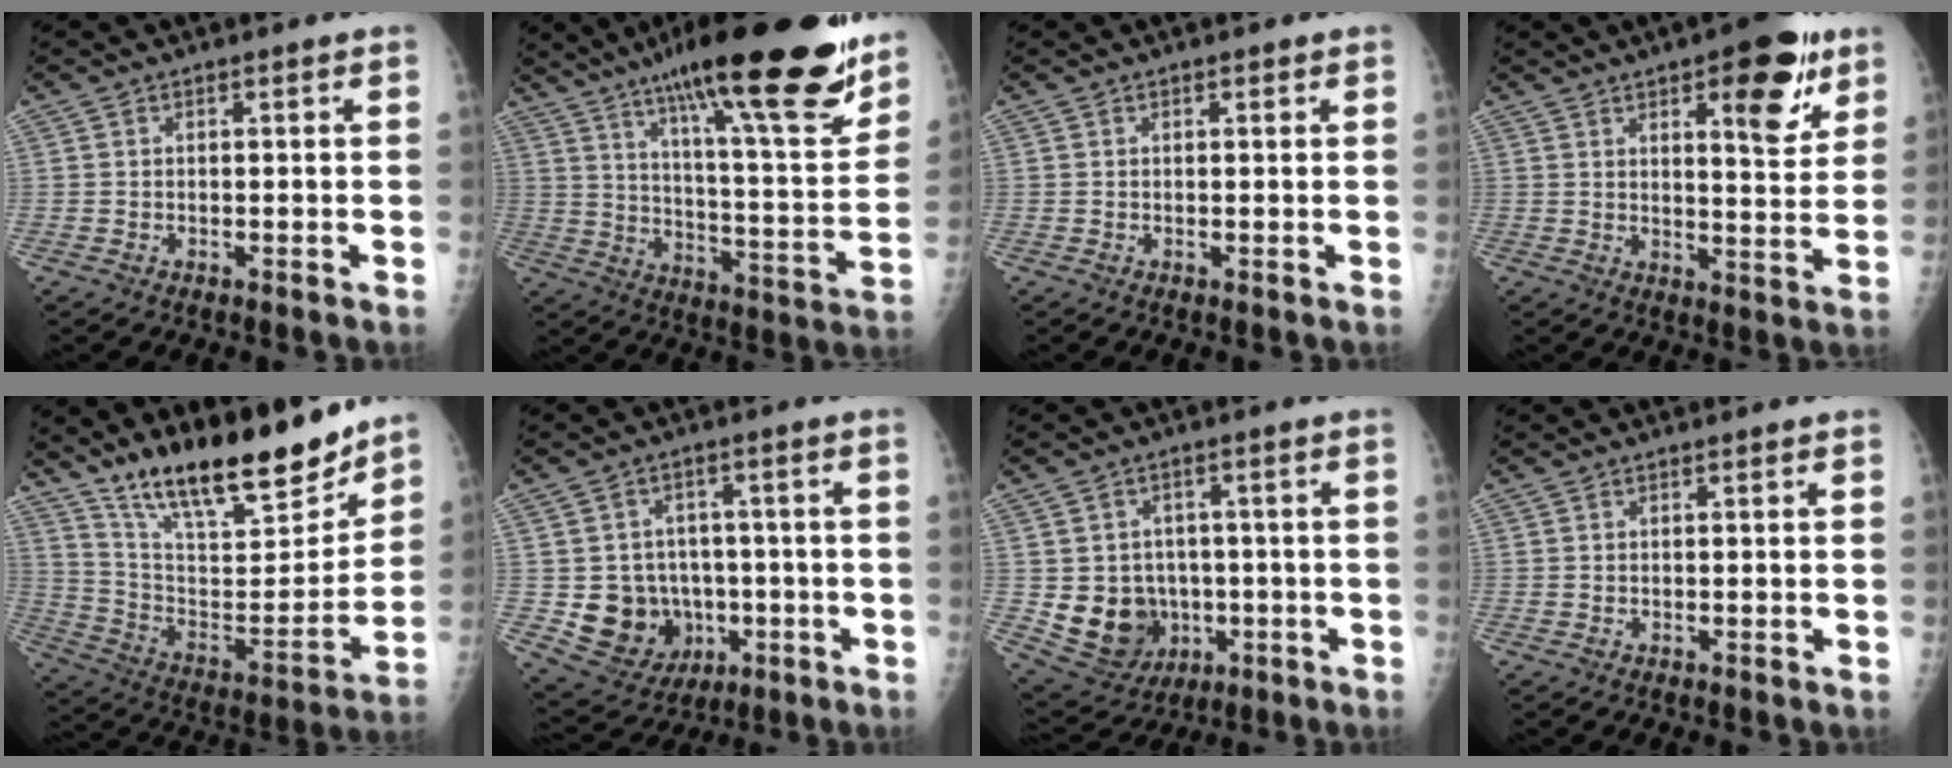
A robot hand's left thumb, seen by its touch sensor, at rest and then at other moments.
{"total": 28.7, "force": [19.5, 5.5, 20.2], "torque": [-0.286, -0.061, 0.295]}
{"total": 0.6, "force": [0.4, 0.4, 0.4], "torque": [-0.003, -0.001, 0.004]}
{"total": 13.9, "force": [7.1, 5.0, 10.8], "torque": [-0.108, -0.032, 0.092]}
{"total": 22.7, "force": [17.8, 6.3, 12.6], "torque": [-0.167, -0.093, 0.304]}
{"total": 12.2, "force": [-1.9, 10.9, 5.2], "torque": [-0.060, 0.012, -0.011]}
{"total": 11.9, "force": [-1.4, 10.5, 5.4], "torque": [-0.063, 0.005, 0.001]}
{"total": 0.0}